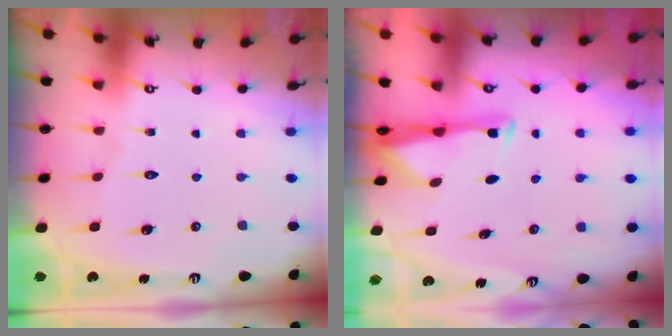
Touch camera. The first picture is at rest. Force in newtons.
{"total": 3.0, "press": 2.9, "slide": 0.4}